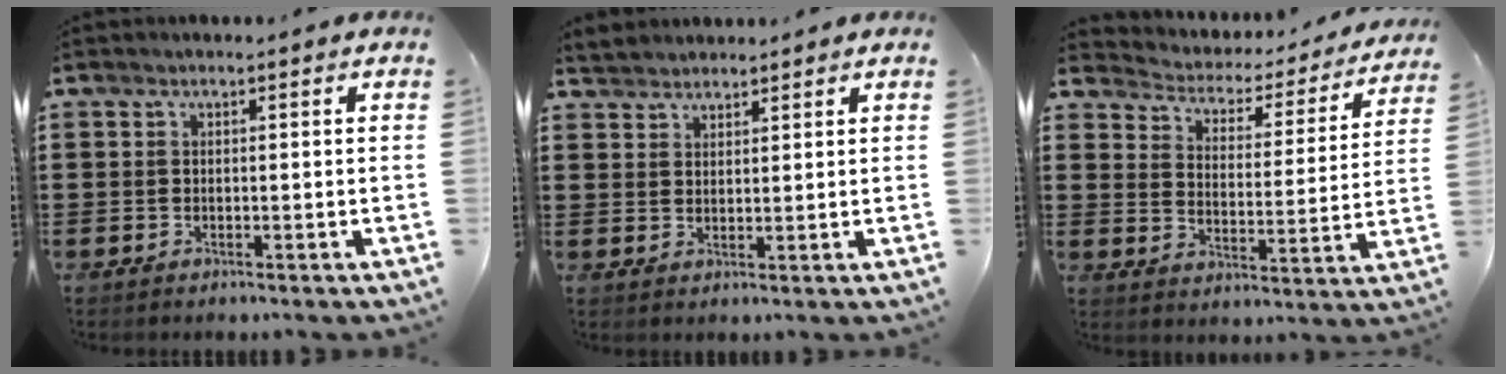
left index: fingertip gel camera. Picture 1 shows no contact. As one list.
[{"total": 2.4, "force": [2.3, 0.5, -0.4], "torque": [0.001, 0.000, 0.046]}, {"total": 2.6, "force": [2.4, 0.9, 0.0], "torque": [-0.021, -0.026, 0.030]}]